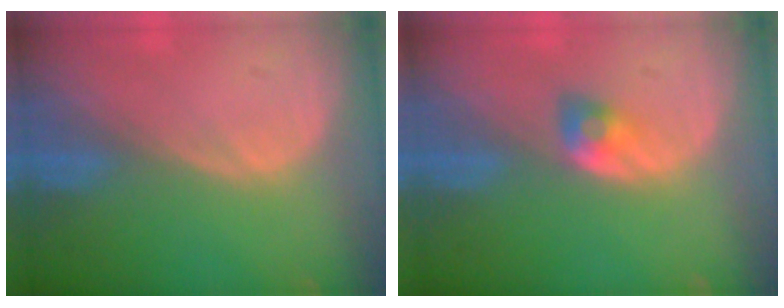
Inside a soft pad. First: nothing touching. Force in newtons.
{"total": 2.8, "press": 2.5, "slide": 1.3}